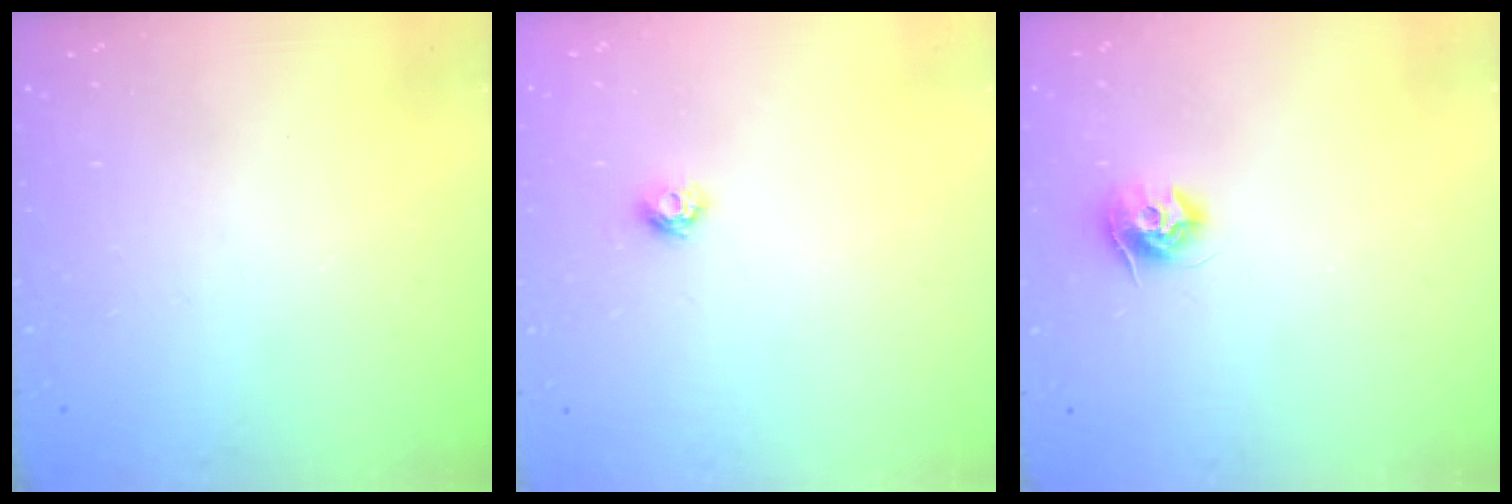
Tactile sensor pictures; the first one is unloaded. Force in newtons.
{"total": 4.6, "press": 4.5, "slide": 0.6}
{"total": 8.8, "press": 8.8, "slide": 0.2}